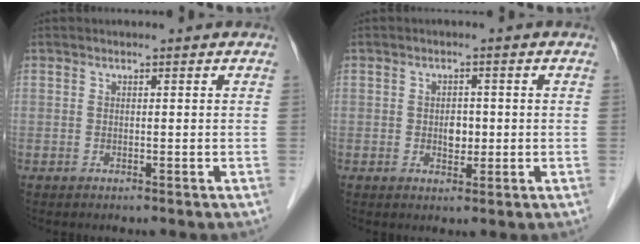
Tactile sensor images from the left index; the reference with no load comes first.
{"total": 2.5, "force": [-0.2, 1.6, 1.8], "torque": [-0.028, 0.002, -0.001]}